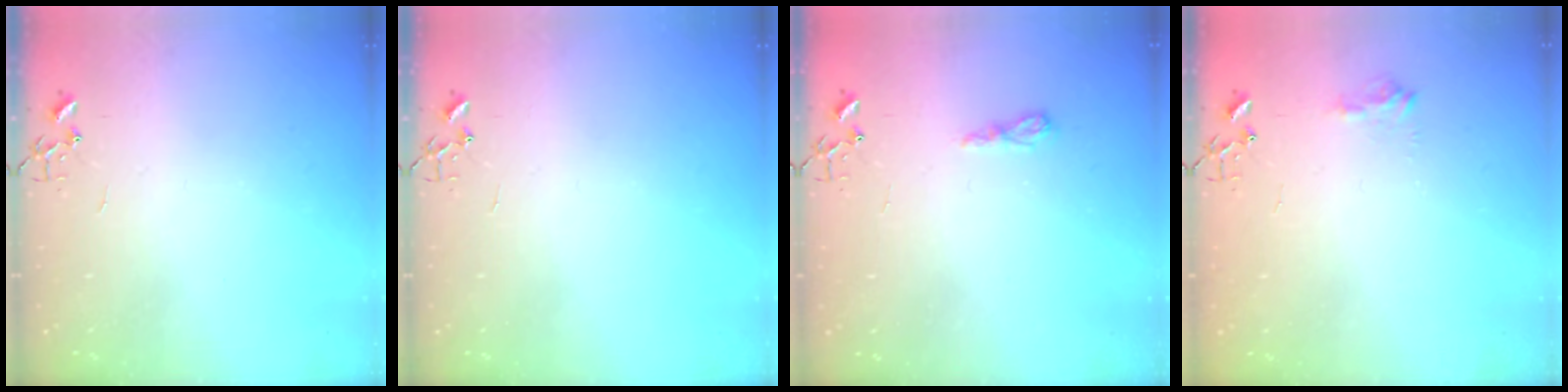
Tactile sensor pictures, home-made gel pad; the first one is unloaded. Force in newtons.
{"total": 0.0}
{"total": 5.5, "press": 5.5, "slide": 0.6}
{"total": 8.4, "press": 8.4, "slide": 0.8}